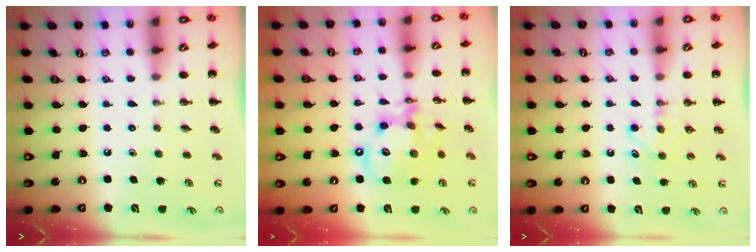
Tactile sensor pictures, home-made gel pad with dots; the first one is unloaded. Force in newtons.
{"total": 13.7, "press": 13.3, "slide": 3.5}
{"total": 4.9, "press": 4.7, "slide": 1.5}